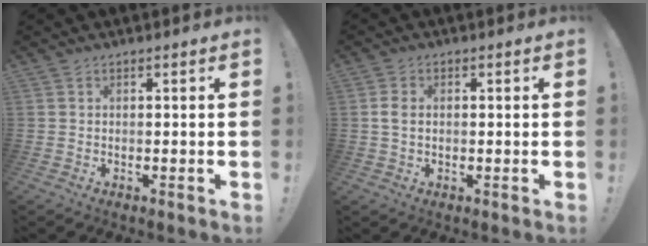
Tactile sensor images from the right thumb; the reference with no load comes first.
{"total": 3.2, "force": [0.0, 2.1, 2.5], "torque": [-0.059, 0.009, -0.001]}